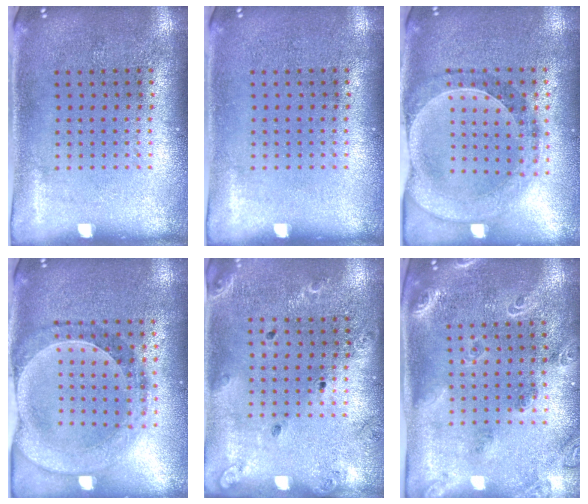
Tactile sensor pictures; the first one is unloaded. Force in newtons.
{"total": 0.0}
{"total": 0.6, "press": 0.6, "slide": 0.2}
{"total": 0.8, "press": 0.7, "slide": 0.3}
{"total": 1.4, "press": 1.4, "slide": 0.2}
{"total": 1.8, "press": 1.7, "slide": 0.8}